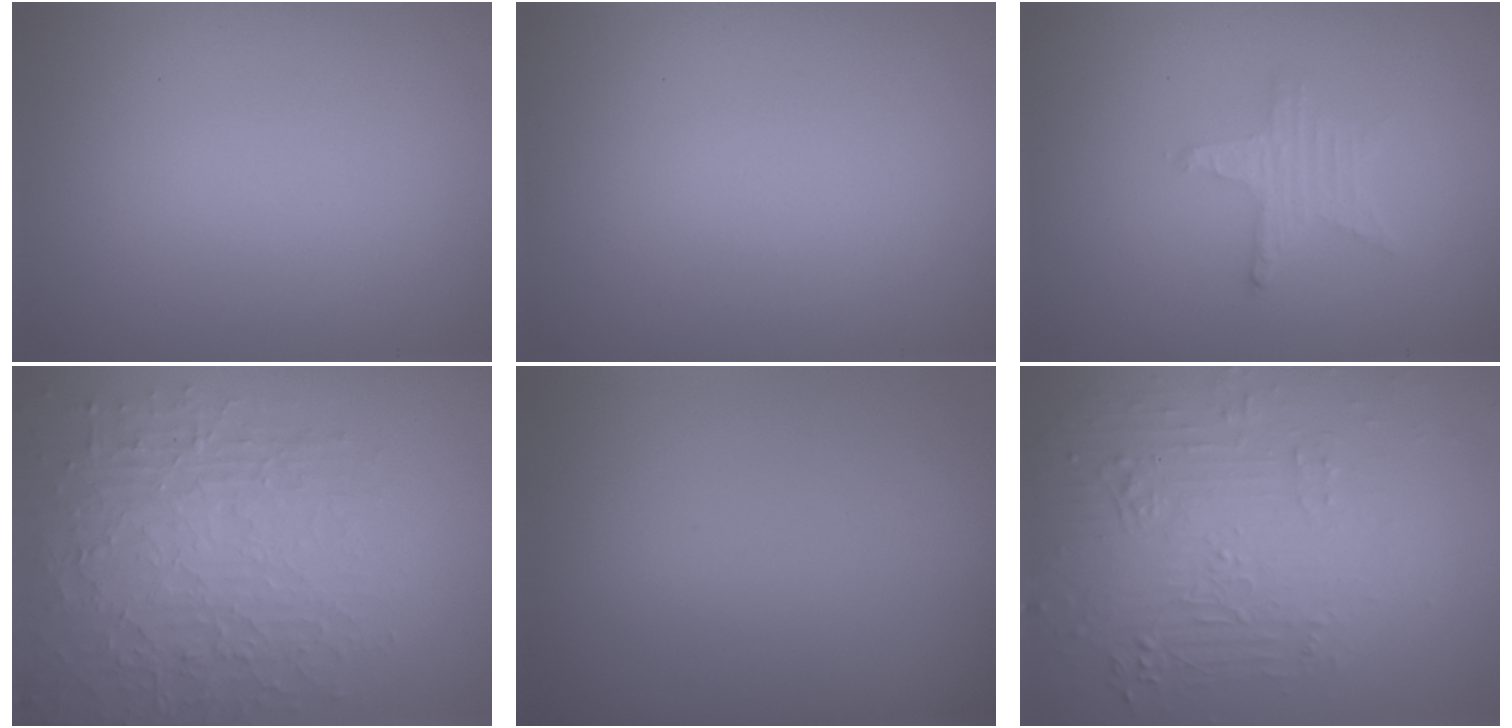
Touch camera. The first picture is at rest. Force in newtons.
{"total": 0.0}
{"total": 2.3, "press": 2.2, "slide": 0.4}
{"total": 7.0, "press": 5.3, "slide": 4.5}
{"total": 0.0}
{"total": 6.0, "press": 3.6, "slide": 4.8}